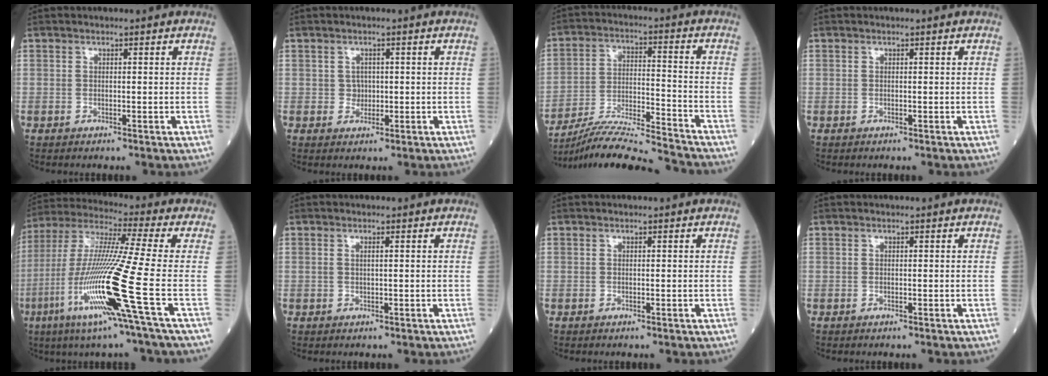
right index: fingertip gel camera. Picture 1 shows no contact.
{"total": 1.3, "force": [0.0, 1.1, 0.7], "torque": [-0.012, 0.001, 0.003]}
{"total": 15.4, "force": [-14.5, -1.1, 5.1], "torque": [-0.095, -0.003, -0.250]}
{"total": 0.0}
{"total": 18.3, "force": [-6.4, -2.3, 17.0], "torque": [-0.364, -0.033, -0.134]}
{"total": 0.9, "force": [0.2, -0.4, 0.8], "torque": [-0.025, 0.001, 0.004]}
{"total": 0.0}
{"total": 0.0}